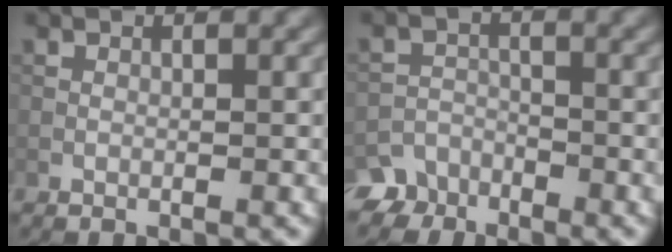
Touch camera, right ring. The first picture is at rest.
{"total": 4.2, "force": [-3.6, 2.1, 0.0], "torque": [0.015, -0.005, -0.060]}